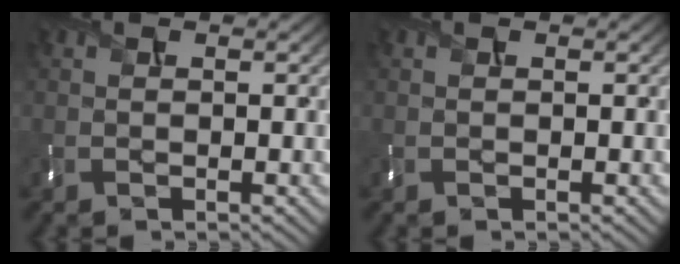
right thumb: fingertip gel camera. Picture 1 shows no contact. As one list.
[{"total": 0.0}]